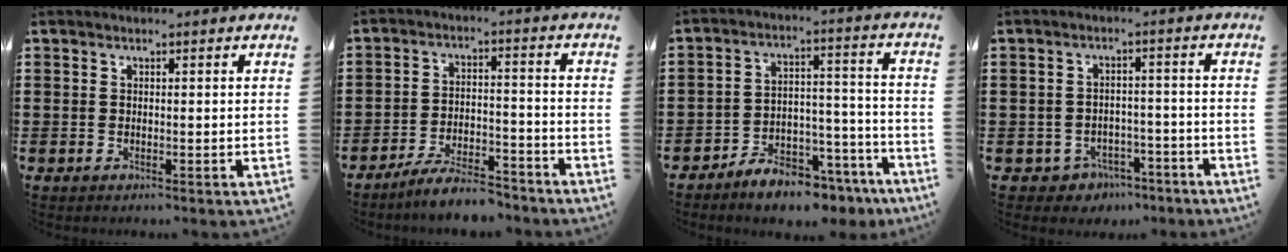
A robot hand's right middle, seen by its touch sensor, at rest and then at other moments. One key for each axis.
{"total": 6.4, "fx": -5.9, "fy": 0.8, "fz": 2.3, "tx": -0.047, "ty": 0.003, "tz": -0.115}
{"total": 7.2, "fx": -6.7, "fy": 1.9, "fz": 1.9, "tx": -0.023, "ty": 0.027, "tz": -0.125}
{"total": 3.2, "fx": -2.9, "fy": 1.4, "fz": 0.2, "tx": -0.014, "ty": 0.007, "tz": -0.061}